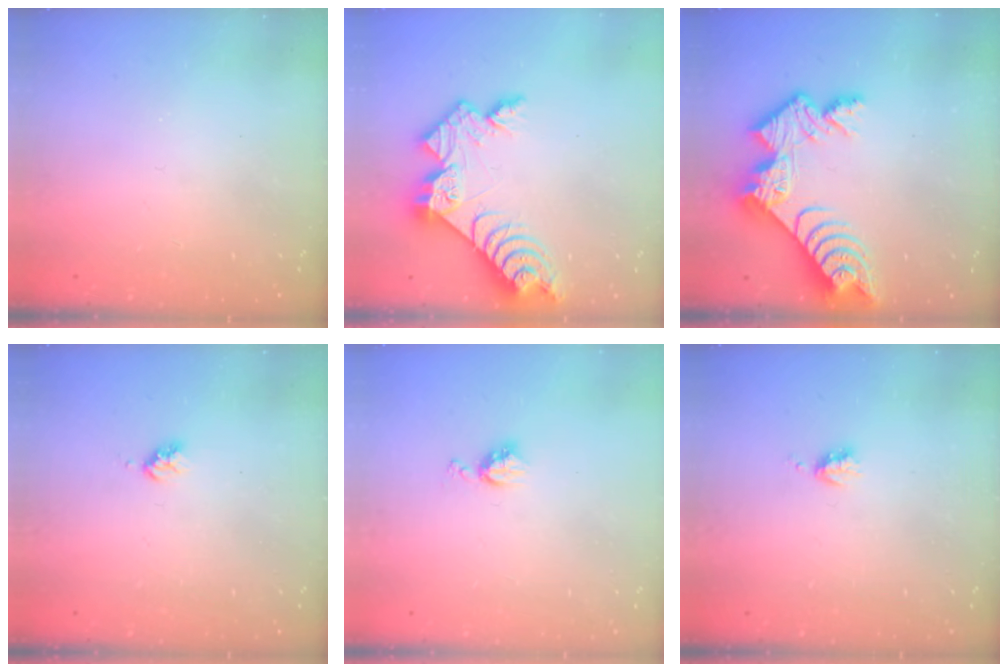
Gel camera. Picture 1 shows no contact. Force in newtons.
{"total": 11.2, "press": 11.2, "slide": 0.8}
{"total": 12.9, "press": 12.9, "slide": 1.0}
{"total": 3.2, "press": 3.2, "slide": 0.4}
{"total": 5.0, "press": 4.9, "slide": 0.7}
{"total": 3.4, "press": 3.3, "slide": 0.5}